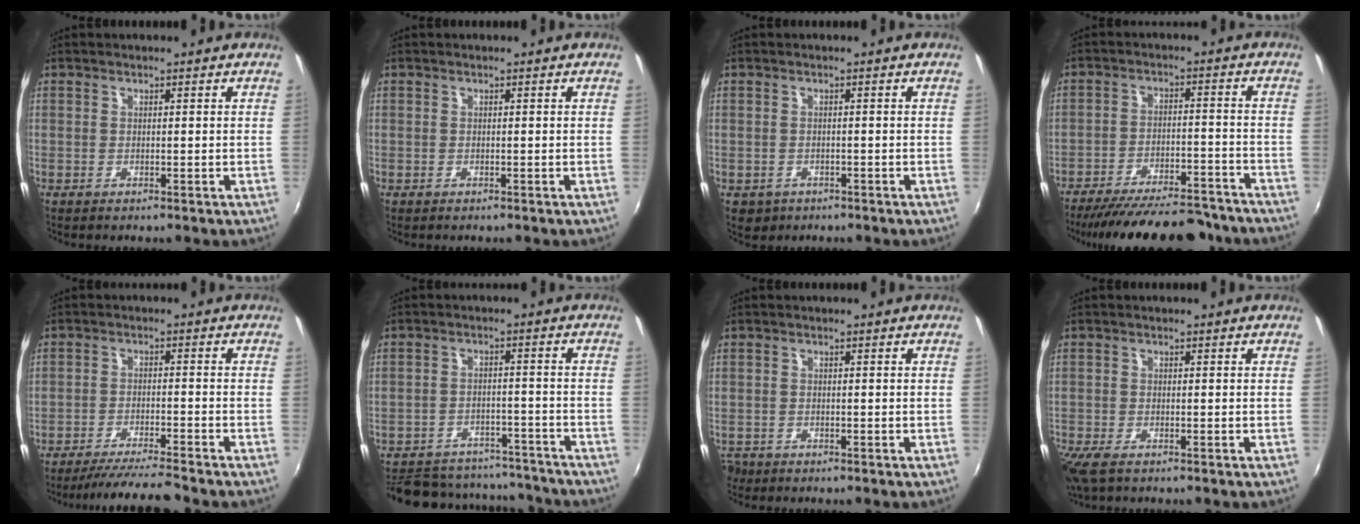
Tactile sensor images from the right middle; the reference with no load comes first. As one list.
[{"total": 0.0}, {"total": 3.2, "force": [-1.3, 2.7, 1.1], "torque": [-0.029, -0.005, -0.015]}, {"total": 22.2, "force": [-19.6, 5.6, 8.7], "torque": [-0.166, -0.001, -0.263]}, {"total": 7.9, "force": [-7.4, -0.3, 2.8], "torque": [-0.070, -0.001, -0.125]}, {"total": 21.7, "force": [-18.5, 8.6, 7.5], "torque": [-0.171, 0.026, -0.232]}, {"total": 3.3, "force": [-2.1, 2.3, 1.0], "torque": [-0.030, -0.007, -0.038]}, {"total": 4.7, "force": [-3.3, 1.6, 2.9], "torque": [-0.072, -0.021, -0.064]}]